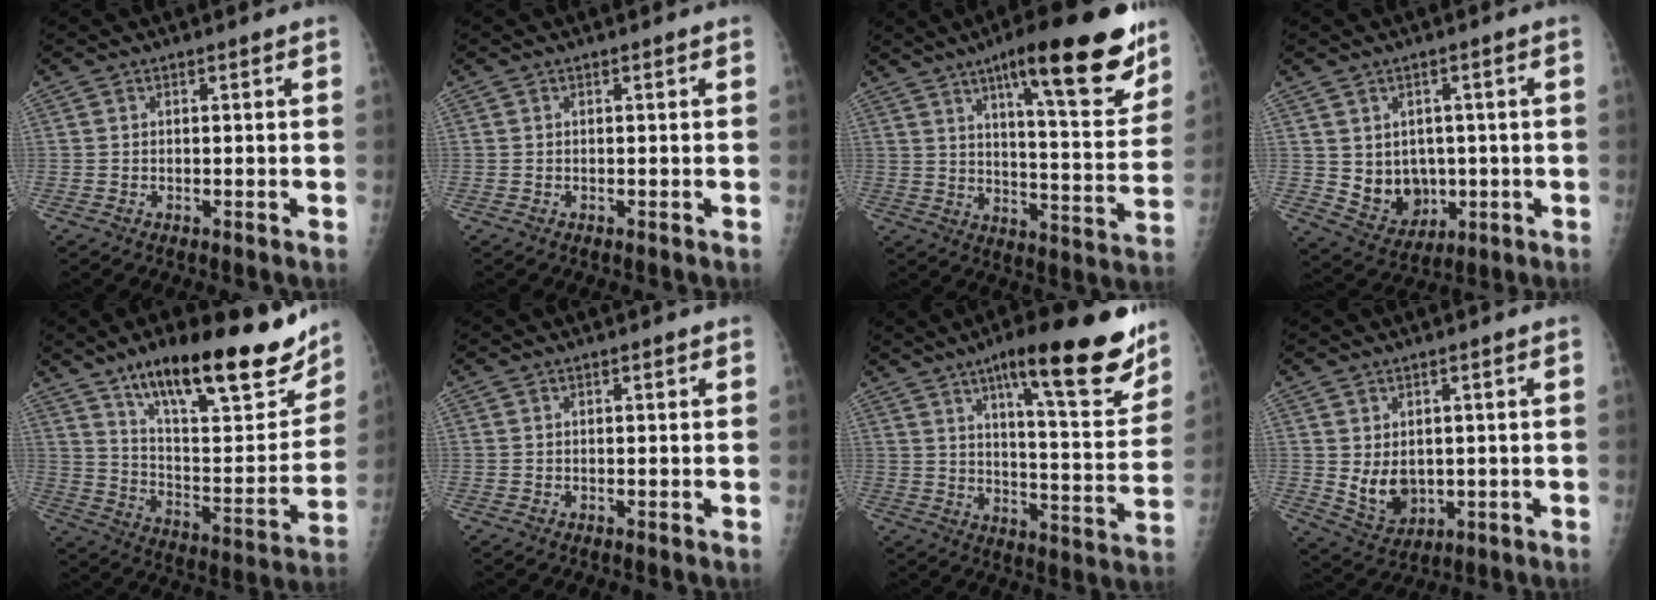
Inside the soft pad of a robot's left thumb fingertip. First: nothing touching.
{"total": 0.0}
{"total": 21.8, "force": [13.4, 4.8, 16.5], "torque": [-0.207, -0.058, 0.197]}
{"total": 8.6, "force": [-0.2, 7.1, 4.7], "torque": [-0.039, -0.007, 0.022]}
{"total": 27.7, "force": [18.7, 8.5, 18.5], "torque": [-0.234, -0.068, 0.294]}
{"total": 0.6, "force": [0.3, 0.2, 0.5], "torque": [-0.008, 0.001, 0.004]}
{"total": 21.7, "force": [14.0, 4.6, 16.0], "torque": [-0.196, -0.065, 0.205]}
{"total": 6.8, "force": [0.3, 5.1, 4.4], "torque": [-0.055, -0.018, 0.028]}